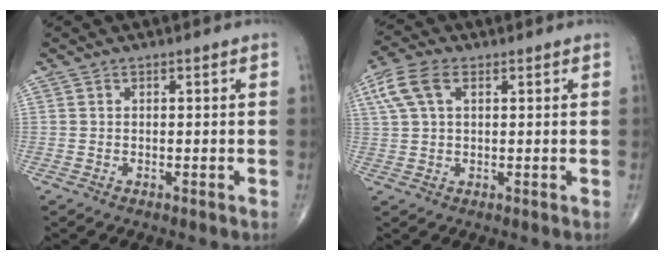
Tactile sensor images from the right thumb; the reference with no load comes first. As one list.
[{"total": 6.9, "force": [2.6, 3.8, 5.2], "torque": [-0.125, 0.018, 0.053]}]